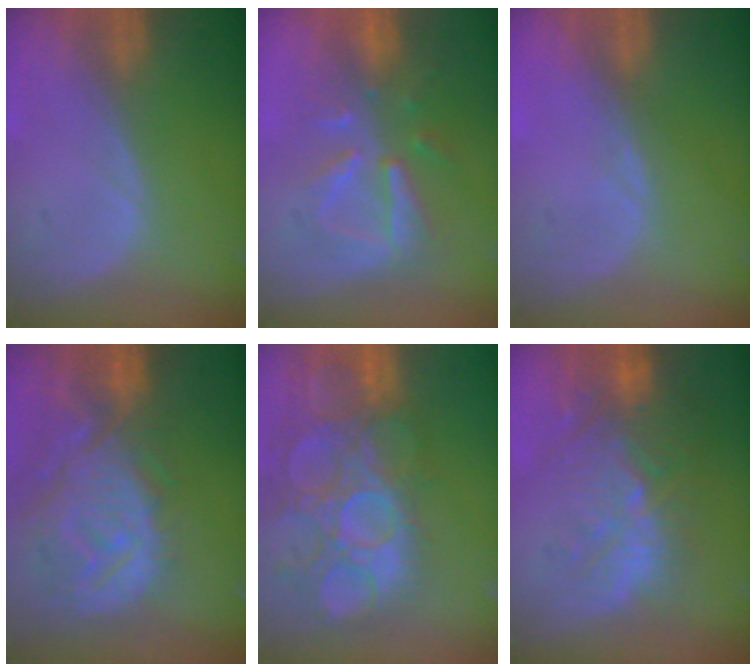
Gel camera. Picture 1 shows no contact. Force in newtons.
{"total": 8.1, "press": 7.5, "slide": 3.0}
{"total": 0.5, "press": 0.5, "slide": 0.2}
{"total": 12.8, "press": 11.2, "slide": 6.1}
{"total": 14.9, "press": 12.8, "slide": 7.7}
{"total": 11.1, "press": 9.8, "slide": 5.3}